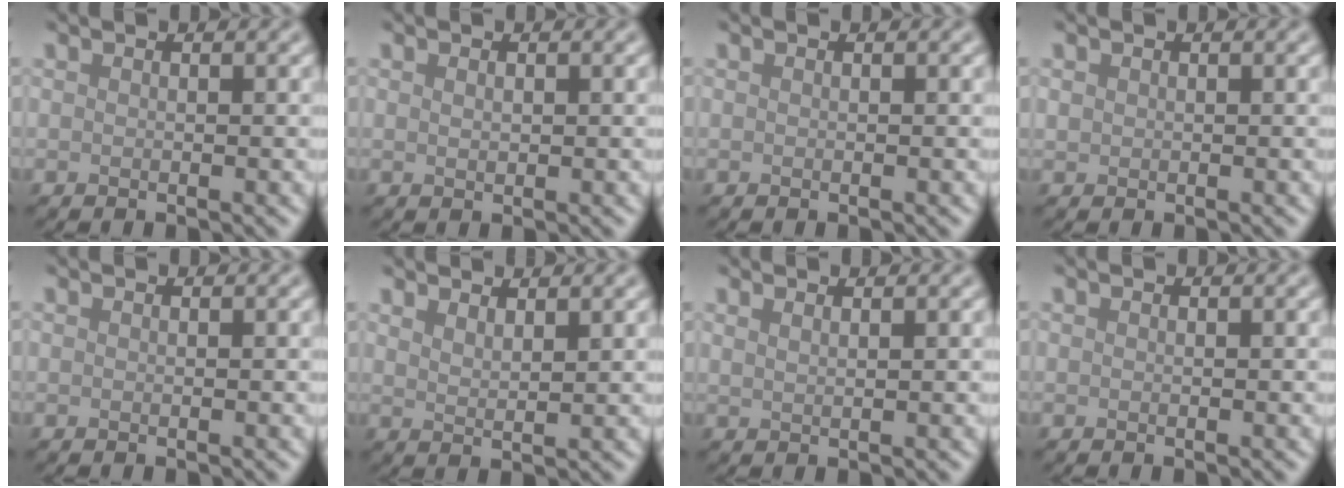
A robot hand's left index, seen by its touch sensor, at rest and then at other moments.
{"total": 0.7, "force": [0.2, 0.4, 0.5], "torque": [-0.011, 0.000, 0.005]}
{"total": 0.0}
{"total": 0.6, "force": [0.2, 0.5, 0.1], "torque": [0.001, -0.001, 0.004]}
{"total": 0.0}
{"total": 1.9, "force": [1.7, 0.3, 0.8], "torque": [-0.008, -0.001, 0.027]}
{"total": 1.3, "force": [1.0, 0.5, 0.7], "torque": [-0.005, 0.000, 0.006]}
{"total": 0.0}